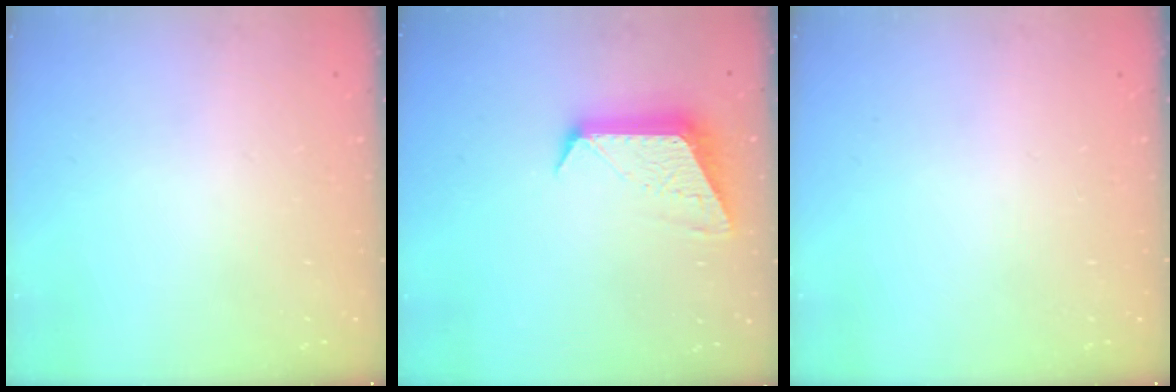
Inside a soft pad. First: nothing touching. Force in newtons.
{"total": 10.6, "press": 10.6, "slide": 0.4}
{"total": 0.0}